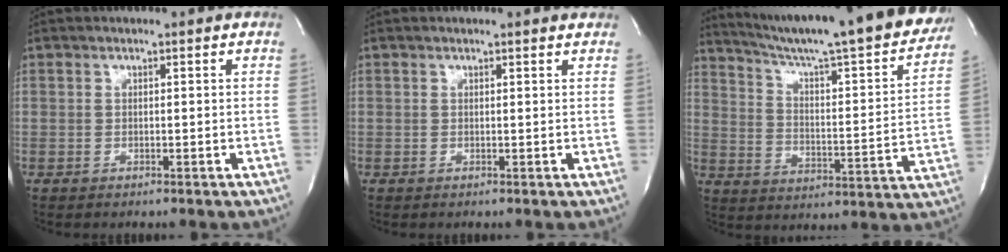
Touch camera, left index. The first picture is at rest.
{"total": 2.0, "force": [1.9, -0.1, 0.5], "torque": [-0.013, -0.001, 0.010]}
{"total": 28.2, "force": [24.9, 1.7, 13.0], "torque": [-0.205, -0.069, 0.325]}